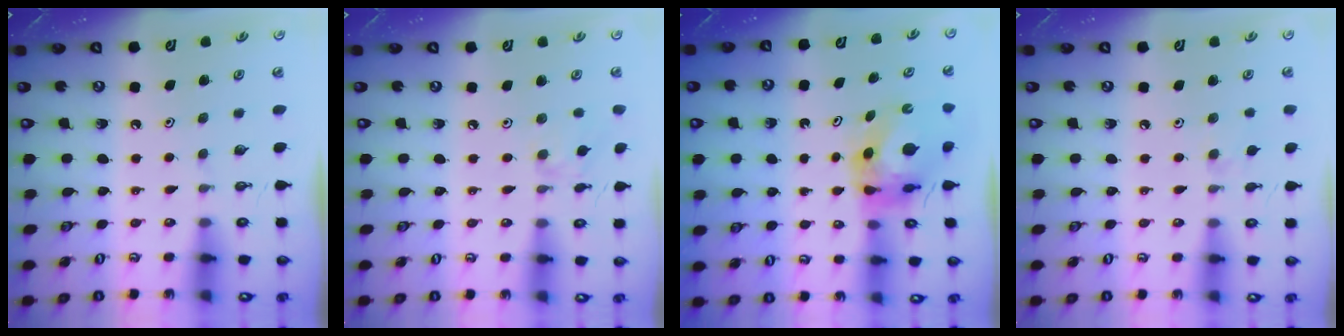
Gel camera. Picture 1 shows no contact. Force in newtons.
{"total": 3.0, "press": 2.9, "slide": 0.5}
{"total": 5.7, "press": 5.7, "slide": 0.6}
{"total": 5.2, "press": 5.2, "slide": 0.7}